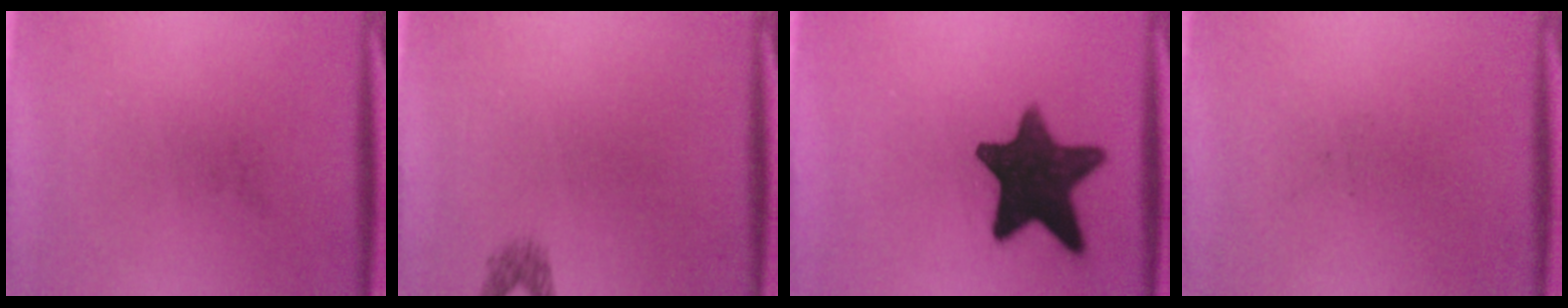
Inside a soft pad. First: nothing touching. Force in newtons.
{"total": 1.3}
{"total": 14.6}
{"total": 0.0}